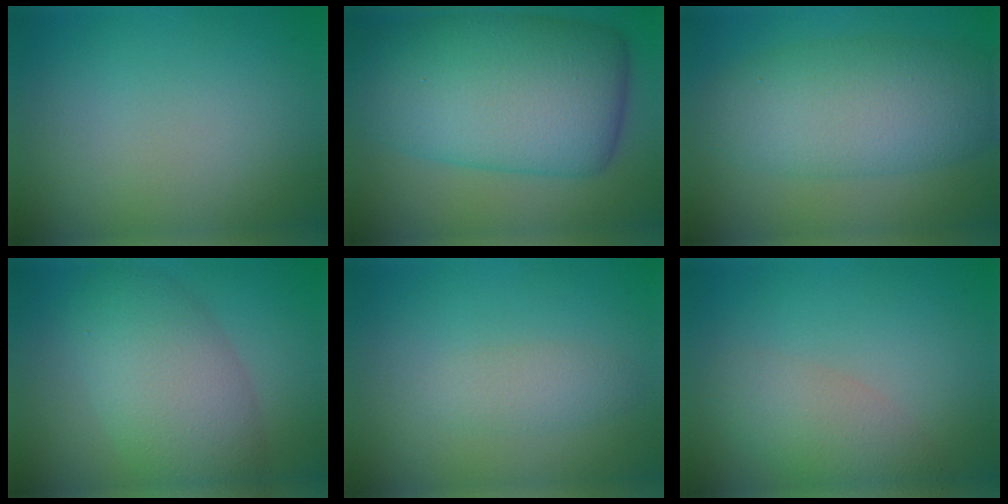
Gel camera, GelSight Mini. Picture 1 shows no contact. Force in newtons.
{"total": 13.6, "press": 13.6, "slide": 0.2}
{"total": 7.9, "press": 7.9, "slide": 0.1}
{"total": 5.3, "press": 5.3, "slide": 0.3}
{"total": 1.6, "press": 1.6, "slide": 0.0}
{"total": 3.3, "press": 3.3, "slide": 0.3}